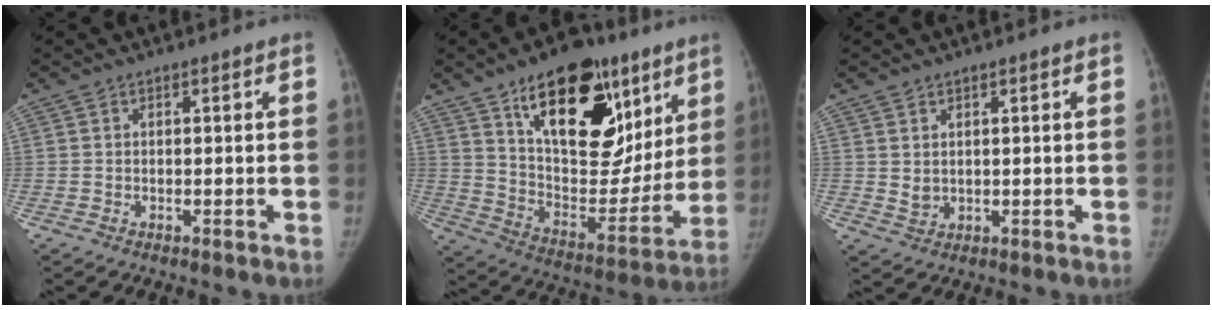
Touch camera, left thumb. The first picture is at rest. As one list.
[{"total": 28.1, "force": [14.2, 14.8, 19.2], "torque": [-0.239, -0.028, 0.232]}, {"total": 2.2, "force": [0.8, 1.6, 1.3], "torque": [-0.017, -0.011, 0.024]}]